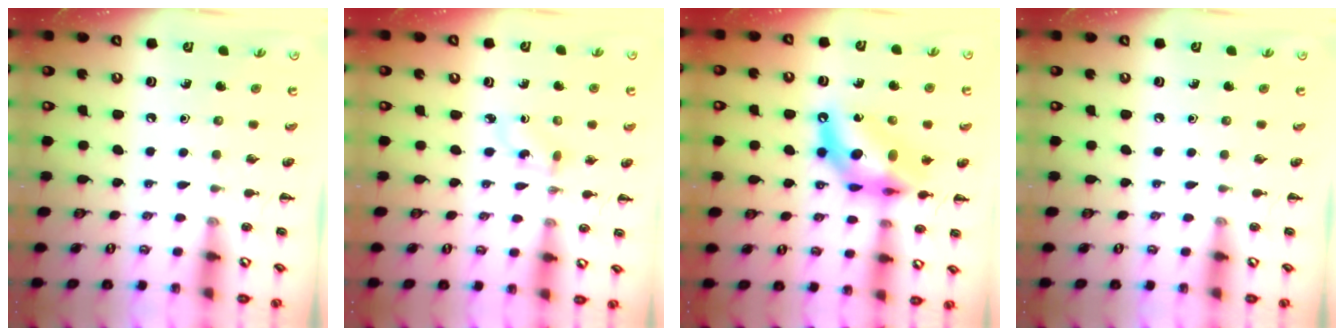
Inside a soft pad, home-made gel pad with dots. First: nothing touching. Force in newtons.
{"total": 2.1, "press": 1.9, "slide": 1.0}
{"total": 14.6, "press": 14.1, "slide": 3.8}
{"total": 0.0}